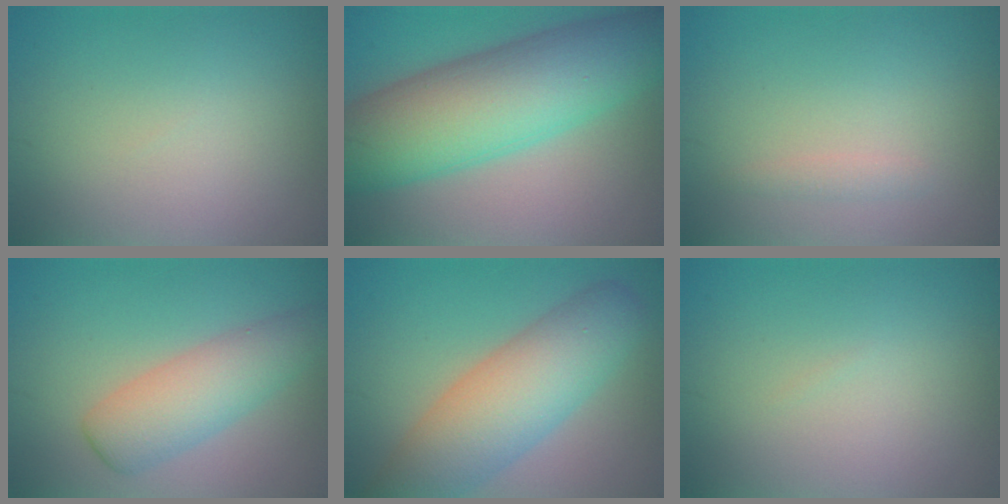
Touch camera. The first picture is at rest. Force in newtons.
{"total": 11.7, "press": 11.7, "slide": 0.1}
{"total": 0.8, "press": 0.8, "slide": 0.0}
{"total": 4.7, "press": 4.7, "slide": 0.1}
{"total": 8.3, "press": 8.3, "slide": 0.5}
{"total": 0.0}